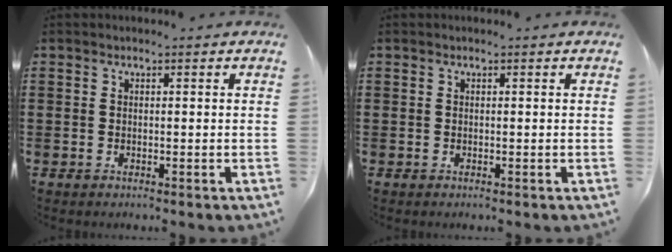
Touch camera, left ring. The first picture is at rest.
{"total": 0.0}